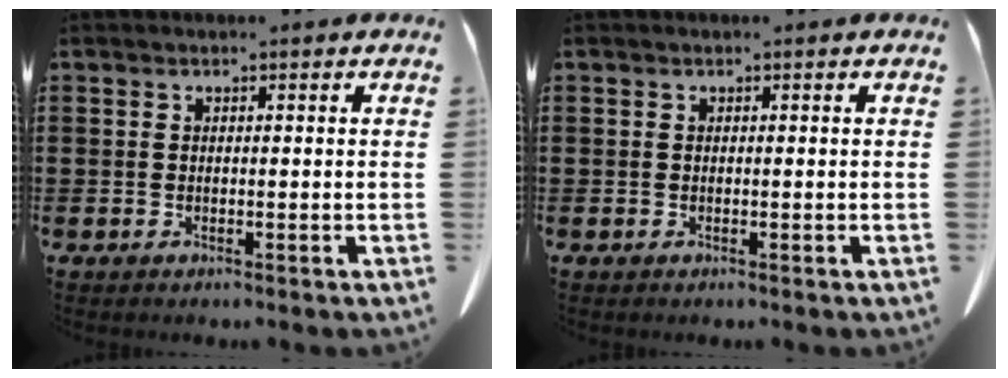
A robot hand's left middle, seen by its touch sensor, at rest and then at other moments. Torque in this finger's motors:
{"motor_torque": [0.97, -1.17, 0.00, 0.01]}